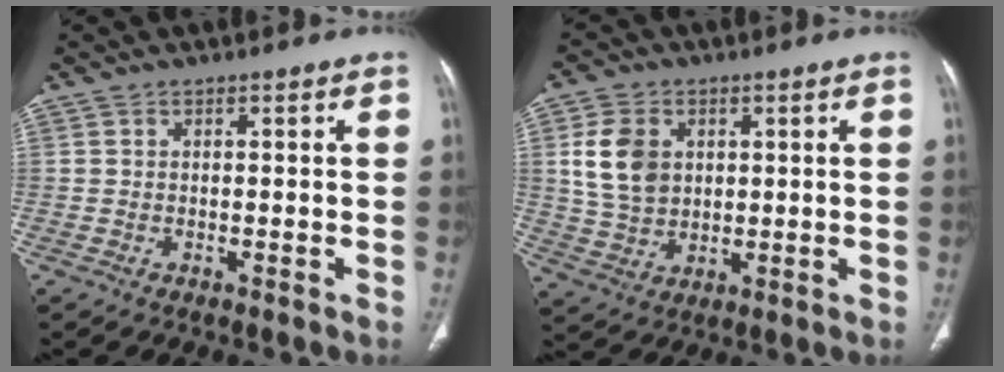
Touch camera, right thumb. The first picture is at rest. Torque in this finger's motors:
{"motor_torque": [0.36, 0.59, 0.88, -0.72, 0.01]}